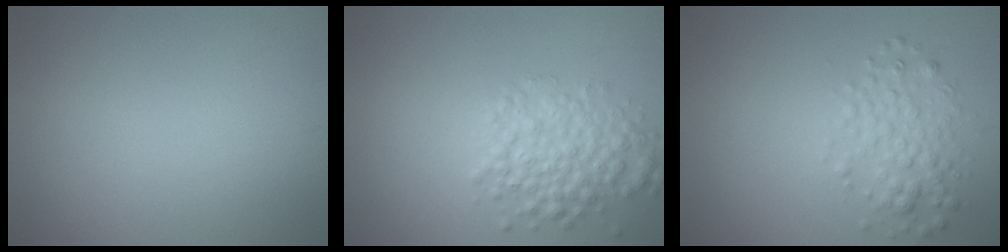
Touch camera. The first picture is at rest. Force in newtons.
{"total": 4.0, "press": 4.0, "slide": 0.2}
{"total": 2.6, "press": 2.6, "slide": 0.0}